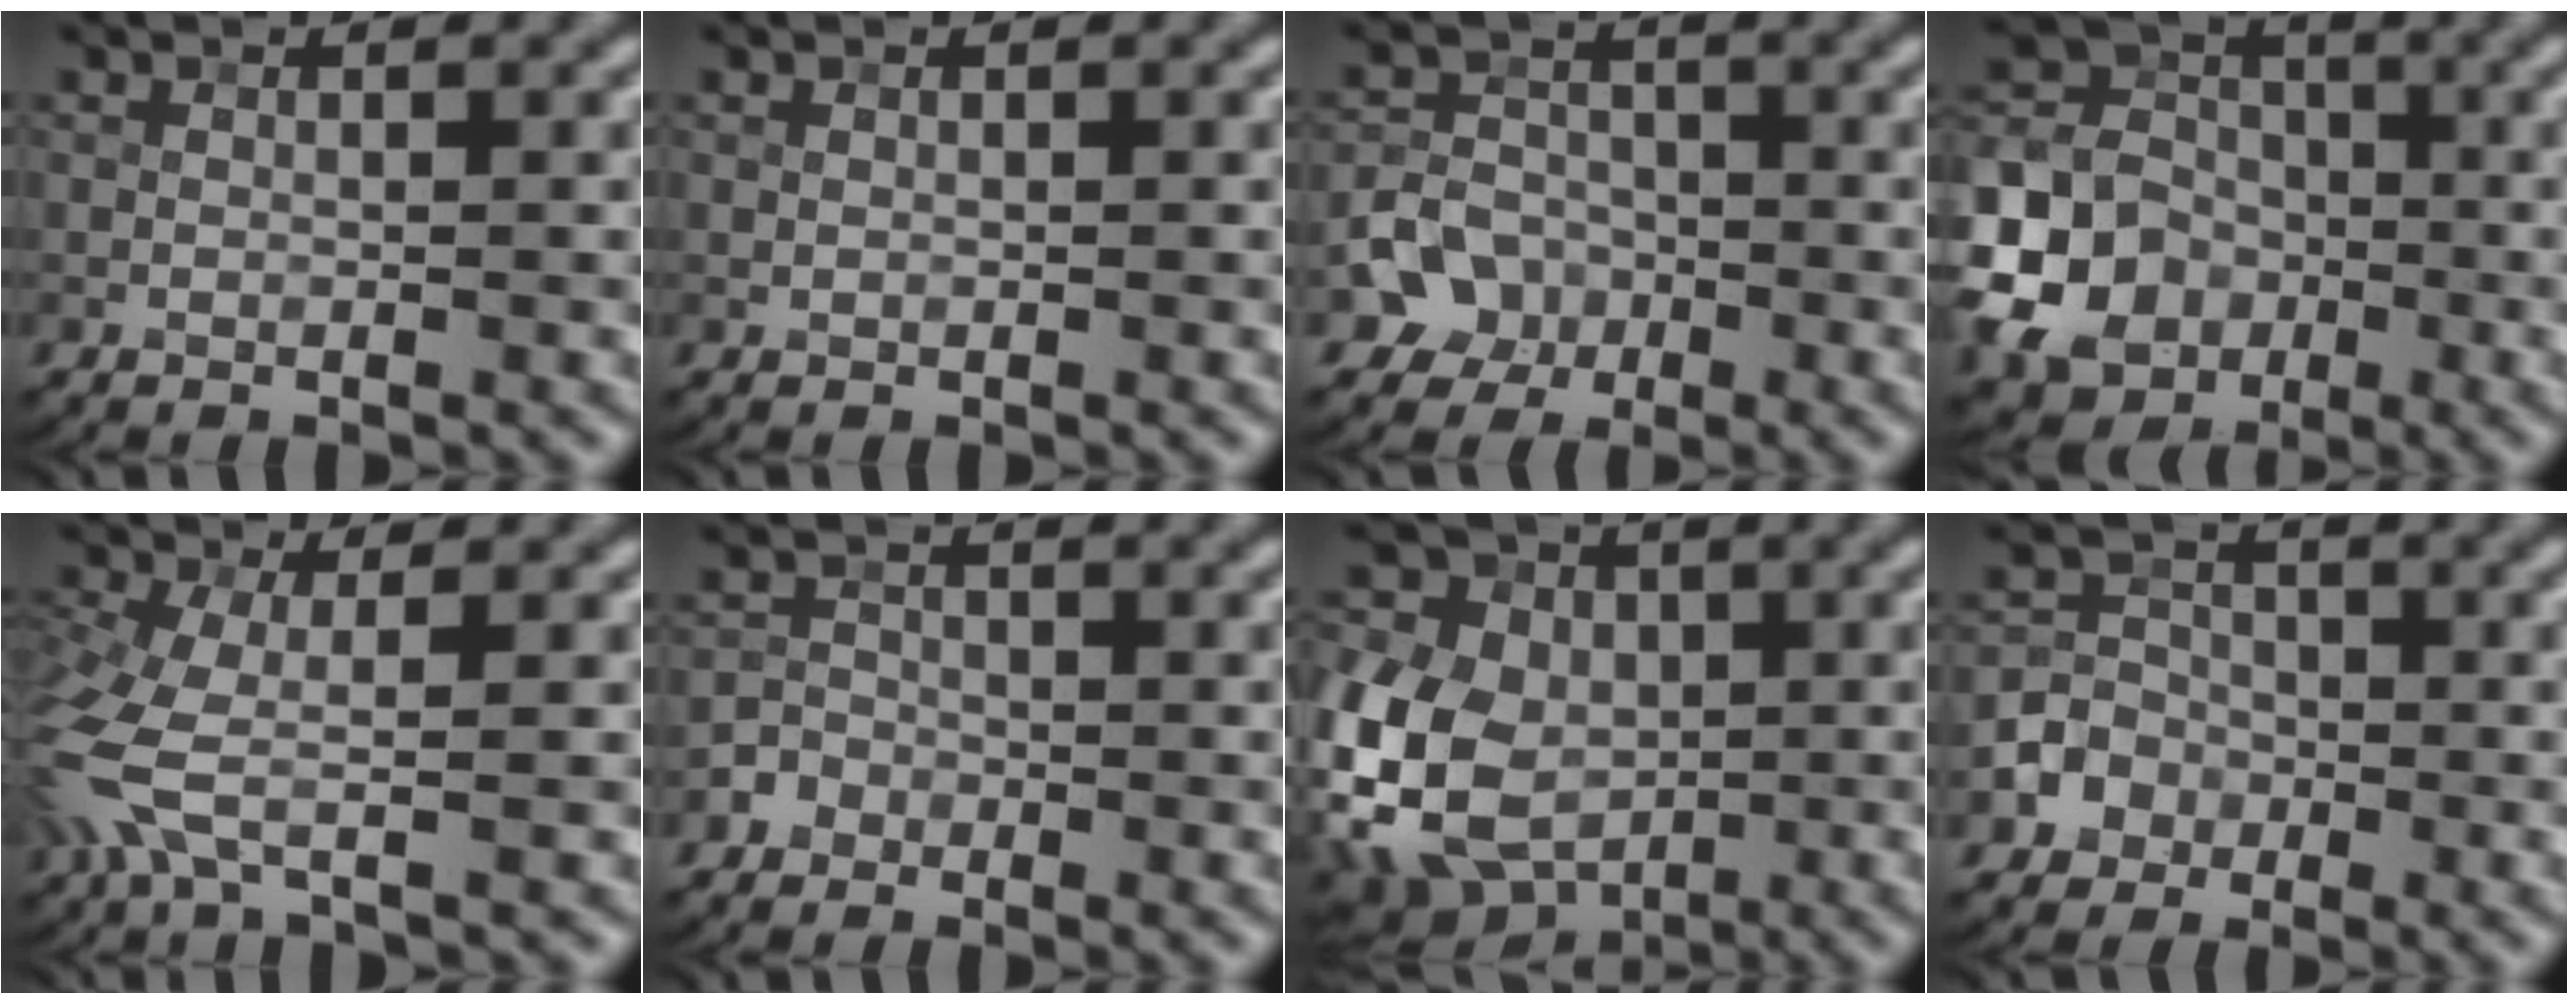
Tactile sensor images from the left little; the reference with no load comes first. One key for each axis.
{"total": 0.0}
{"total": 3.8, "fx": -1.8, "fy": 3.2, "fz": 1.1, "tx": -0.014, "ty": 0.005, "tz": -0.034}
{"total": 11.0, "fx": -3.8, "fy": 9.3, "fz": 4.4, "tx": -0.120, "ty": -0.007, "tz": -0.087}
{"total": 5.9, "fx": -2.1, "fy": 2.4, "fz": 4.9, "tx": -0.151, "ty": -0.010, "tz": -0.054}
{"total": 1.5, "fx": -1.0, "fy": 1.1, "fz": 0.0, "tx": 0.012, "ty": 0.006, "tz": -0.021}
{"total": 14.1, "fx": -2.3, "fy": 10.9, "fz": 8.7, "tx": -0.184, "ty": 0.009, "tz": -0.073}
{"total": 3.7, "fx": -1.6, "fy": 3.3, "fz": 0.6, "tx": 0.011, "ty": 0.004, "tz": -0.038}